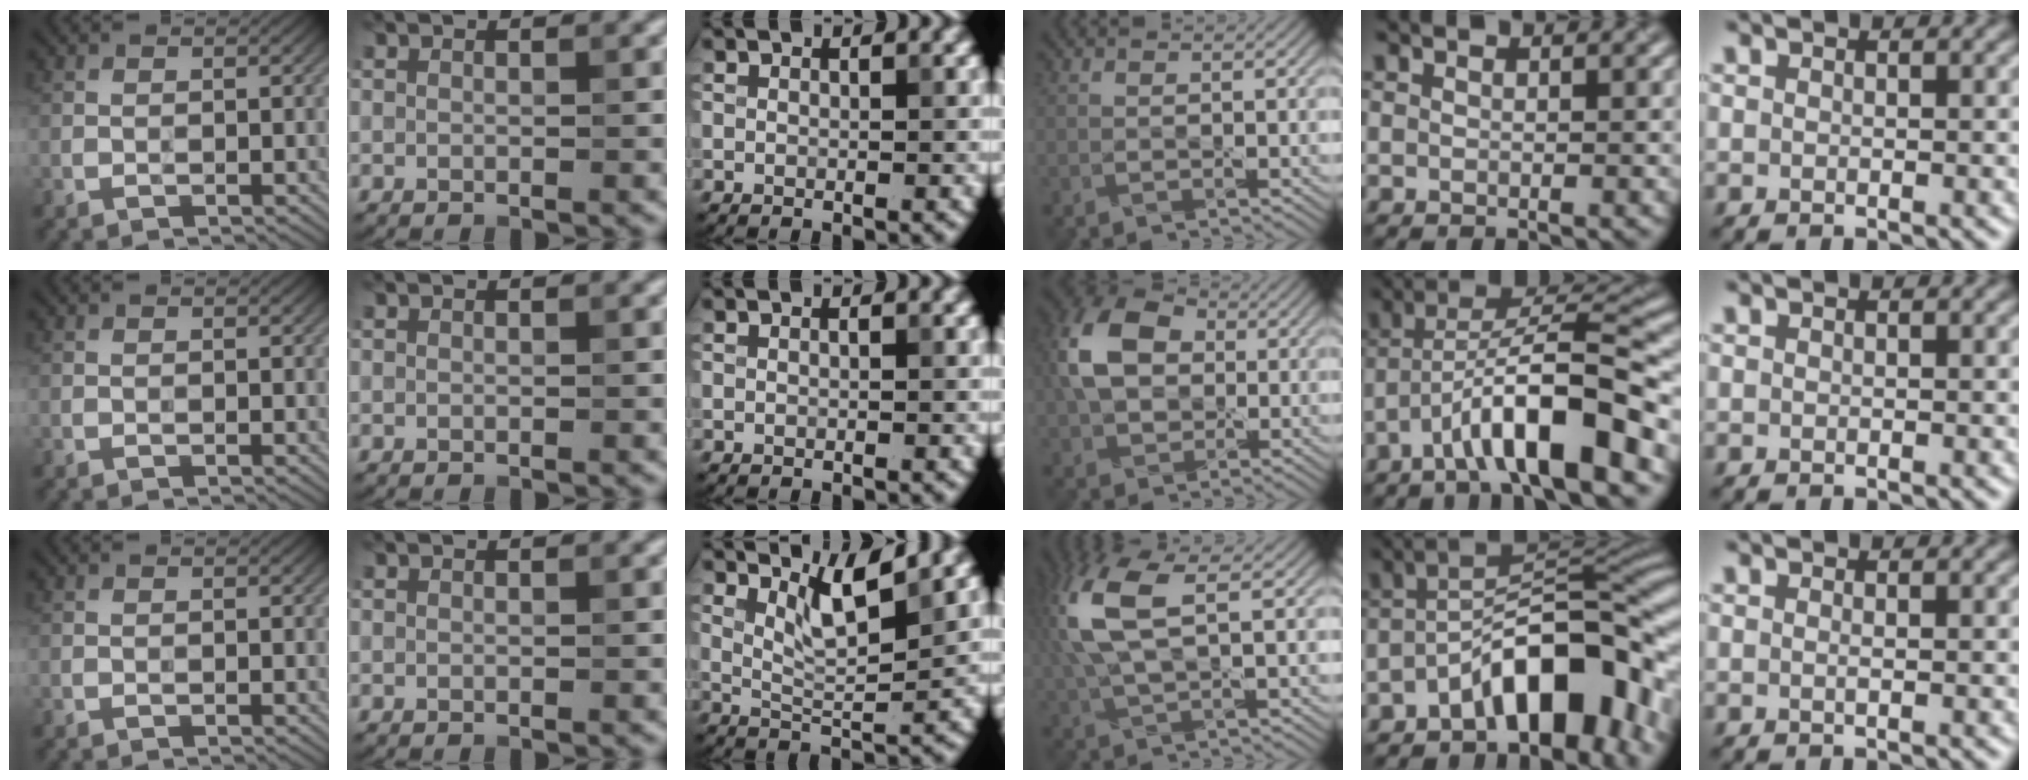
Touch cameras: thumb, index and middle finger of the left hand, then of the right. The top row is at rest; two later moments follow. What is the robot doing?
{"motion": "cut", "object": "origami paper"}